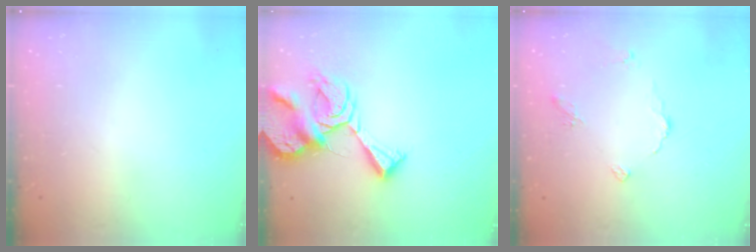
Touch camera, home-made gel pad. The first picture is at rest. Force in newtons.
{"total": 12.4, "press": 12.3, "slide": 1.4}
{"total": 5.8, "press": 5.7, "slide": 0.6}